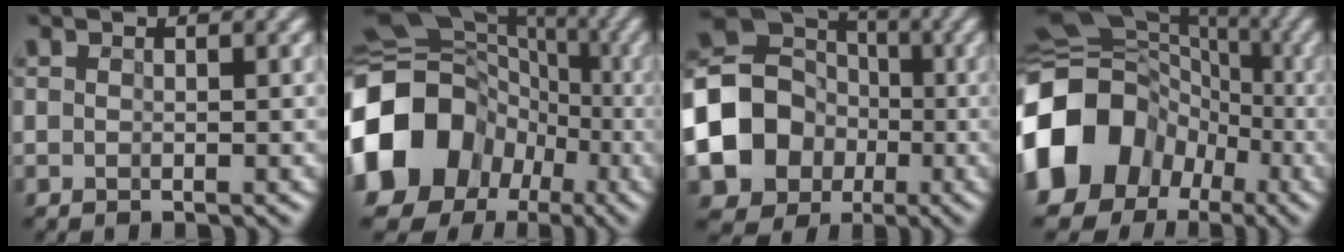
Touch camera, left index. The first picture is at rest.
{"total": 13.9, "force": [-3.4, 11.7, 6.8], "torque": [-0.164, 0.001, -0.066]}
{"total": 12.1, "force": [-2.4, 10.5, 5.6], "torque": [-0.118, -0.019, -0.057]}
{"total": 14.4, "force": [-4.0, 11.8, 7.2], "torque": [-0.170, -0.005, -0.074]}